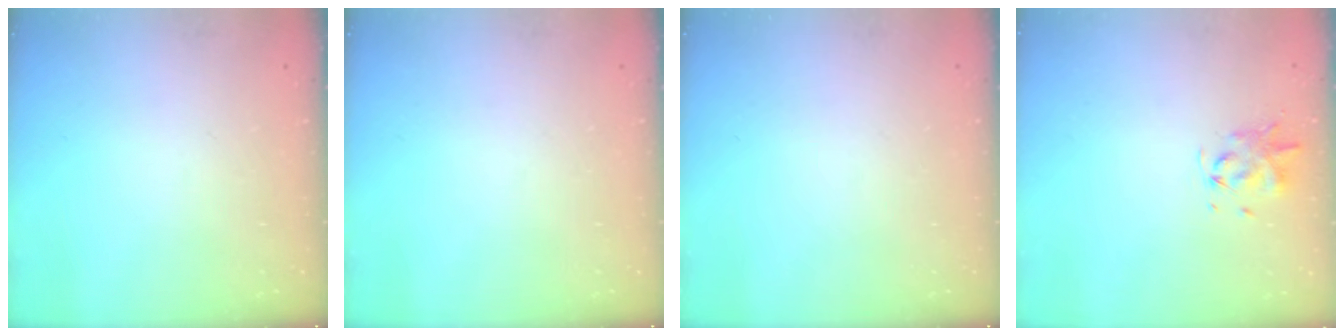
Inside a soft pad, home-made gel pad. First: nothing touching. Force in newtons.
{"total": 0.0}
{"total": 0.0}
{"total": 3.5, "press": 3.5, "slide": 0.5}